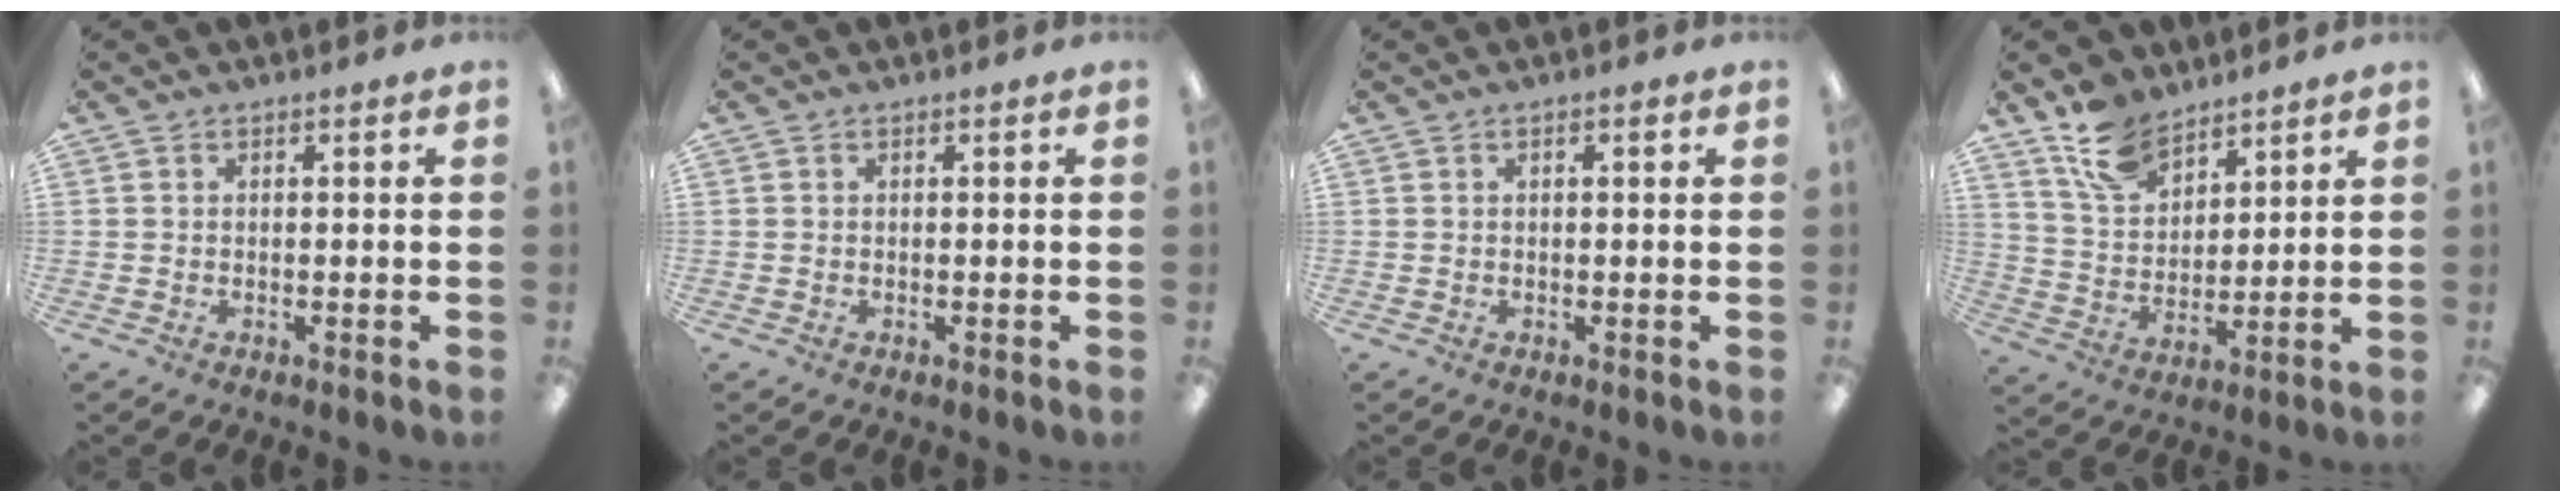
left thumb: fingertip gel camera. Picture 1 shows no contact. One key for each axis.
{"total": 0.0}
{"total": 1.2, "fx": 0.4, "fy": 0.3, "fz": 1.1, "tx": -0.012, "ty": -0.001, "tz": 0.005}
{"total": 11.4, "fx": 8.9, "fy": 5.8, "fz": 4.2, "tx": -0.096, "ty": -0.042, "tz": 0.172}